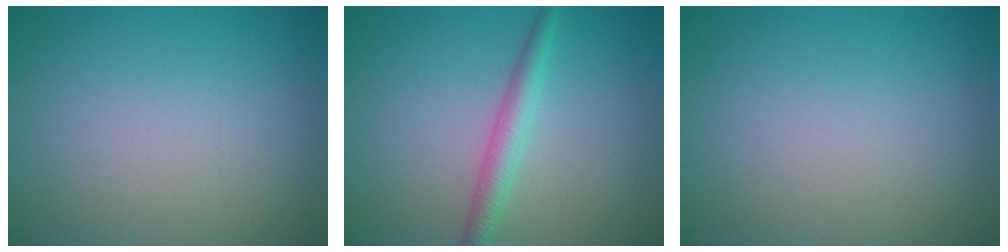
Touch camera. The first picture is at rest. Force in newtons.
{"total": 2.5, "press": 2.5, "slide": 0.0}
{"total": 0.0}